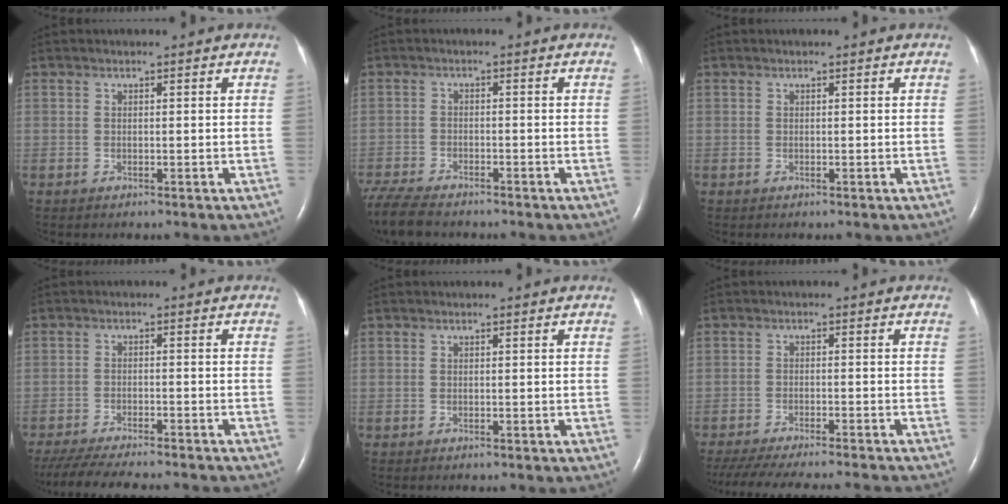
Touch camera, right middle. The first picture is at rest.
{"total": 9.1, "force": [-7.8, 2.2, 4.1], "torque": [-0.082, -0.019, -0.134]}
{"total": 0.0}
{"total": 15.9, "force": [-14.0, 2.2, 7.3], "torque": [-0.142, -0.034, -0.201]}
{"total": 0.0}
{"total": 17.7, "force": [-15.9, 1.5, 7.6], "torque": [-0.151, -0.039, -0.226]}